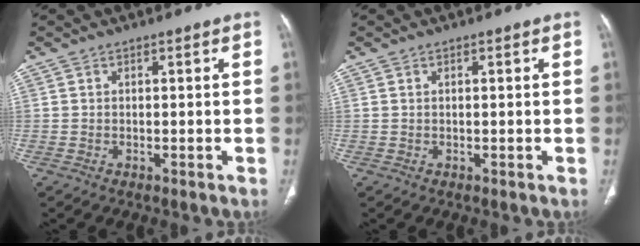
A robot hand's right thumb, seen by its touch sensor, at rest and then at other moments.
{"total": 0.0}